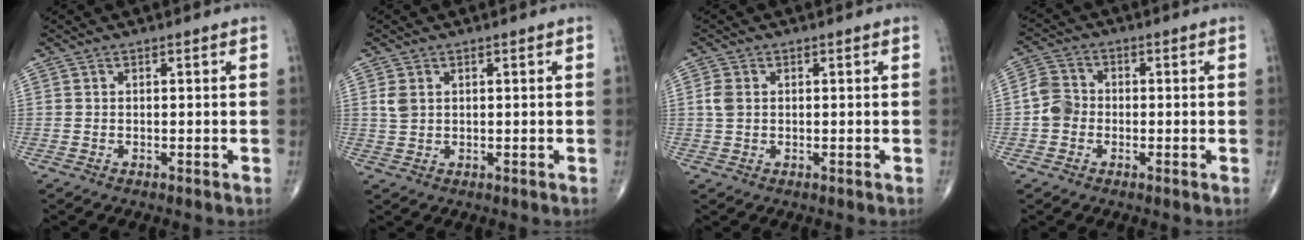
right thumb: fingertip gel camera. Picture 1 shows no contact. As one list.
[{"total": 2.5, "force": [0.8, 1.7, 1.6], "torque": [-0.032, 0.001, 0.022]}, {"total": 2.4, "force": [0.4, 1.7, 1.7], "torque": [-0.043, 0.003, 0.008]}, {"total": 4.8, "force": [-1.0, 4.1, 2.2], "torque": [-0.031, 0.013, -0.028]}]